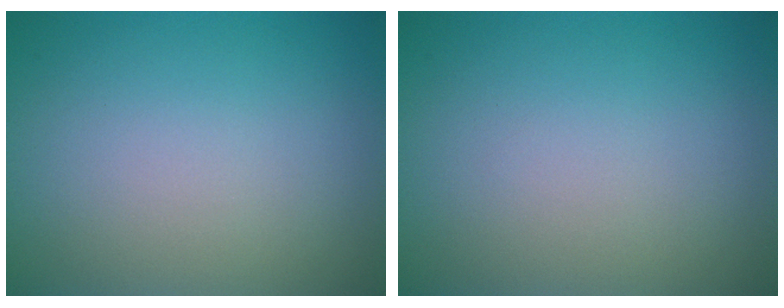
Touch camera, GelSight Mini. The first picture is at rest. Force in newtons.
{"total": 0.0}